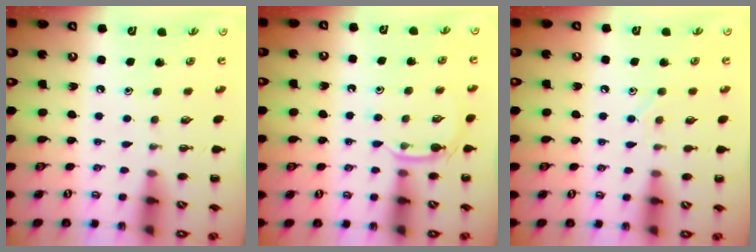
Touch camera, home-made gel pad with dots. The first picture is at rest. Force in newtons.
{"total": 5.3, "press": 5.1, "slide": 1.5}
{"total": 5.3, "press": 5.1, "slide": 1.1}